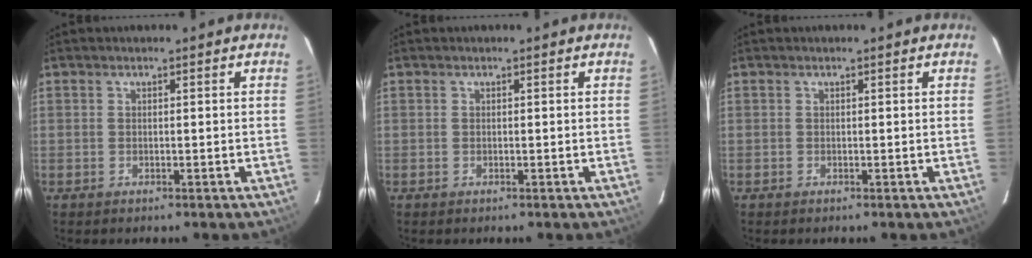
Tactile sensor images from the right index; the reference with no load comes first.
{"total": 0.0}
{"total": 0.0}